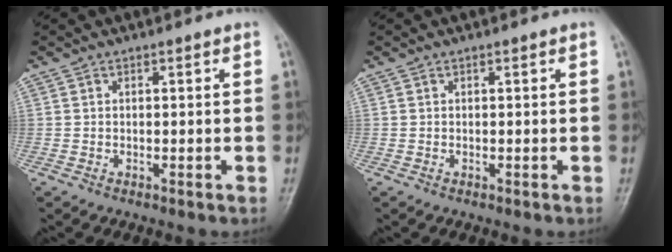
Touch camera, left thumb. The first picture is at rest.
{"total": 0.0}